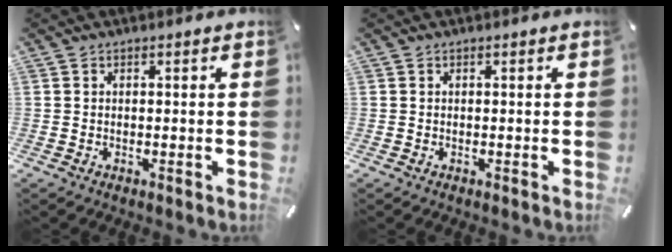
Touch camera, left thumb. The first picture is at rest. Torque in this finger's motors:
{"motor_torque": [0.00, 0.00, 0.00, 0.00, 0.00]}